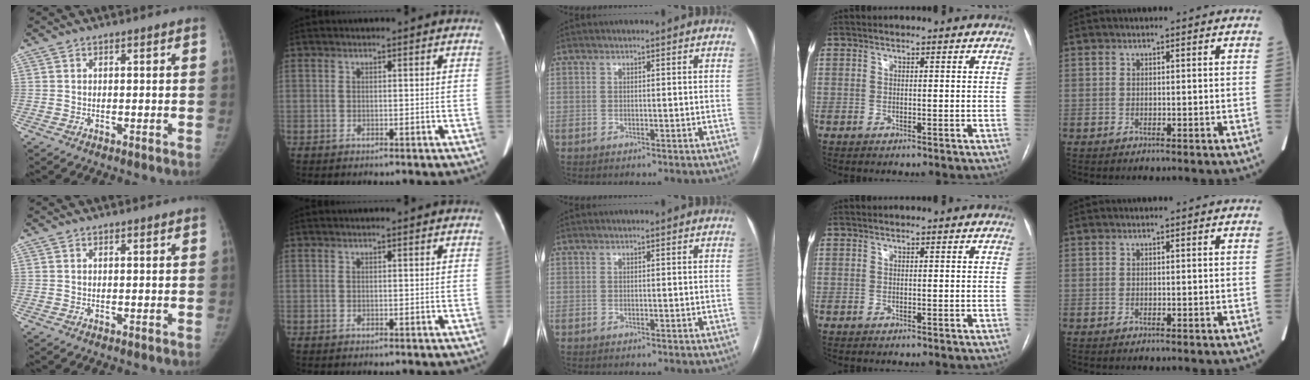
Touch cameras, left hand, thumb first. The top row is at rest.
{"index": {"total": 0.6, "force": [0.5, 0.0, 0.4], "torque": [-0.009, 0.005, 0.009]}}